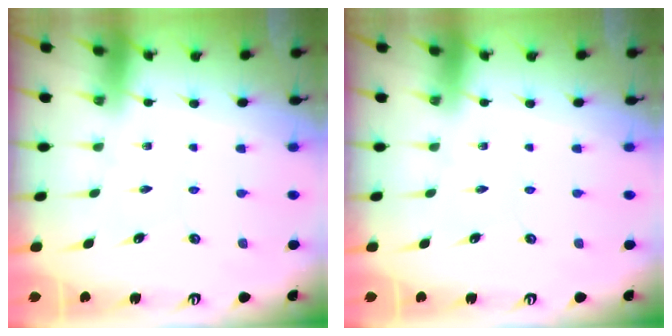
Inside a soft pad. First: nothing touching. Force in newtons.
{"total": 0.0}